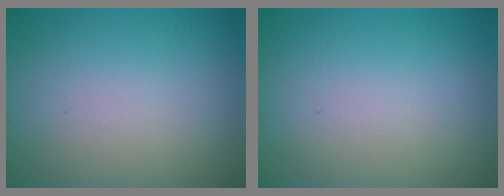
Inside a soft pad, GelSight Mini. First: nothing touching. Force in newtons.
{"total": 0.0}